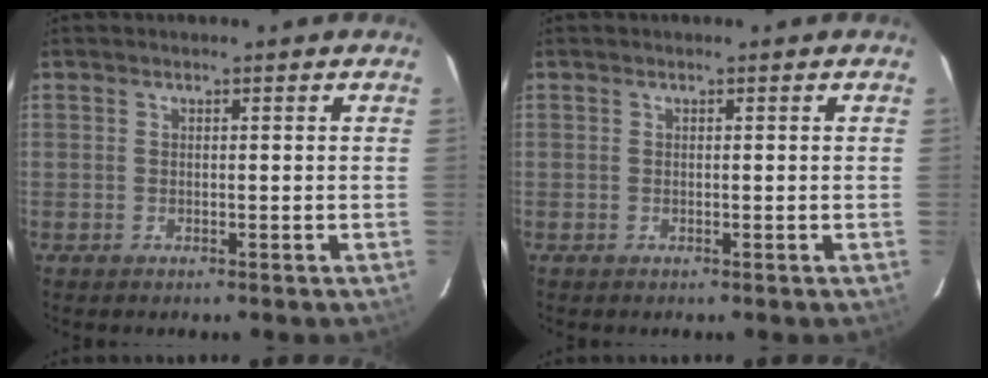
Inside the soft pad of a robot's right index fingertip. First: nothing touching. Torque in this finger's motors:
{"motor_torque": [0.00, 0.00, 0.00, 0.00]}